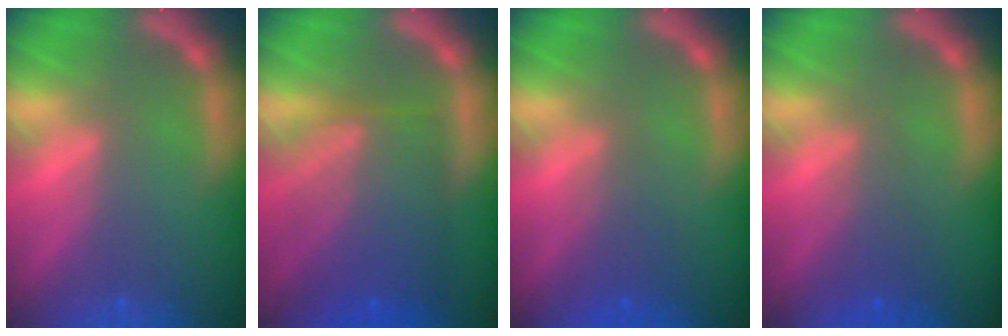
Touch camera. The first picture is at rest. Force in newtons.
{"total": 8.6}
{"total": 2.5}
{"total": 2.5}